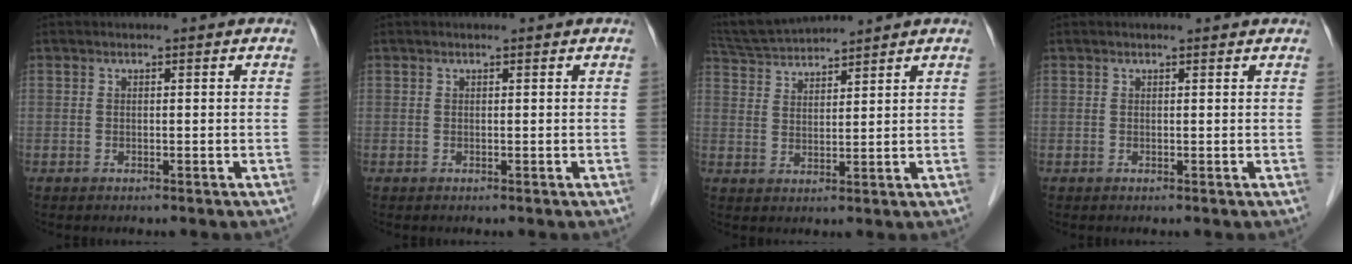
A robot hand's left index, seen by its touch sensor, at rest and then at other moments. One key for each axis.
{"total": 0.0}
{"total": 7.5, "fx": 7.3, "fy": -0.3, "fz": 1.7, "tx": -0.042, "ty": 0.022, "tz": 0.138}
{"total": 1.3, "fx": 1.3, "fy": 0.2, "fz": 0.3, "tx": -0.012, "ty": 0.006, "tz": 0.012}